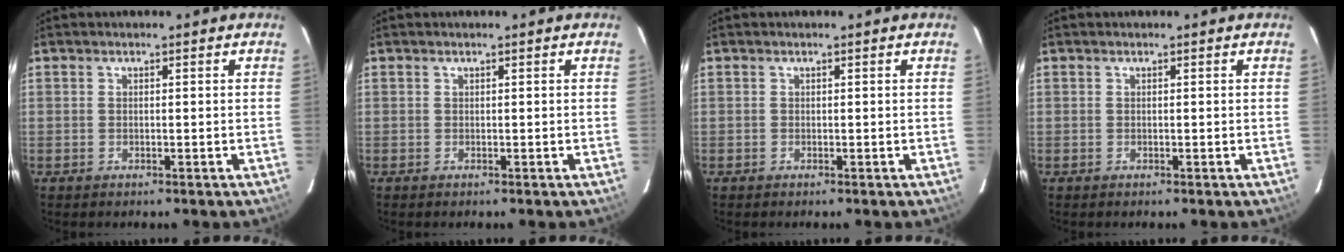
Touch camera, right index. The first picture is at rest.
{"total": 0.0}
{"total": 0.0}
{"total": 0.0}